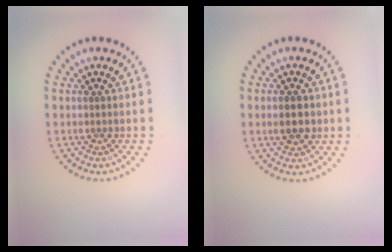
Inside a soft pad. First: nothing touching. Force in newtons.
{"total": 2.7, "press": 2.7, "slide": 0.2}